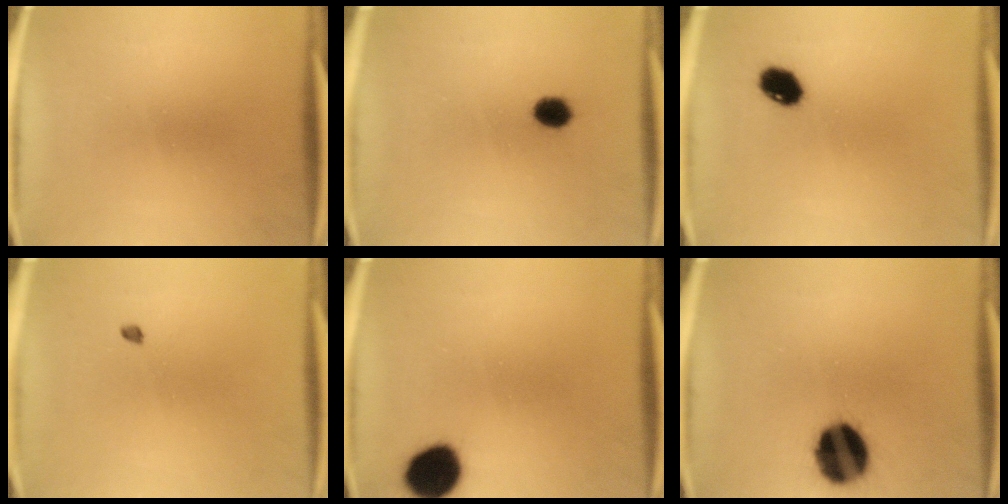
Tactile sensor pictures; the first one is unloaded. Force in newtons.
{"total": 3.4}
{"total": 5.4}
{"total": 0.9}
{"total": 10.3}
{"total": 14.7}